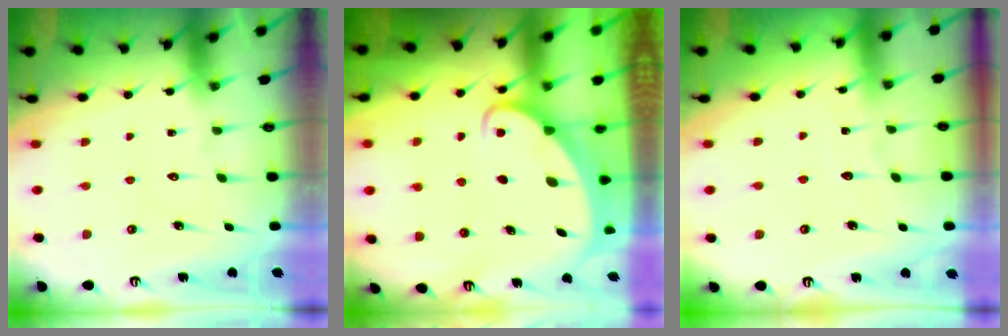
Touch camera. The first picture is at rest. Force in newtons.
{"total": 2.5, "press": 2.5, "slide": 0.2}
{"total": 2.9, "press": 2.9, "slide": 0.2}